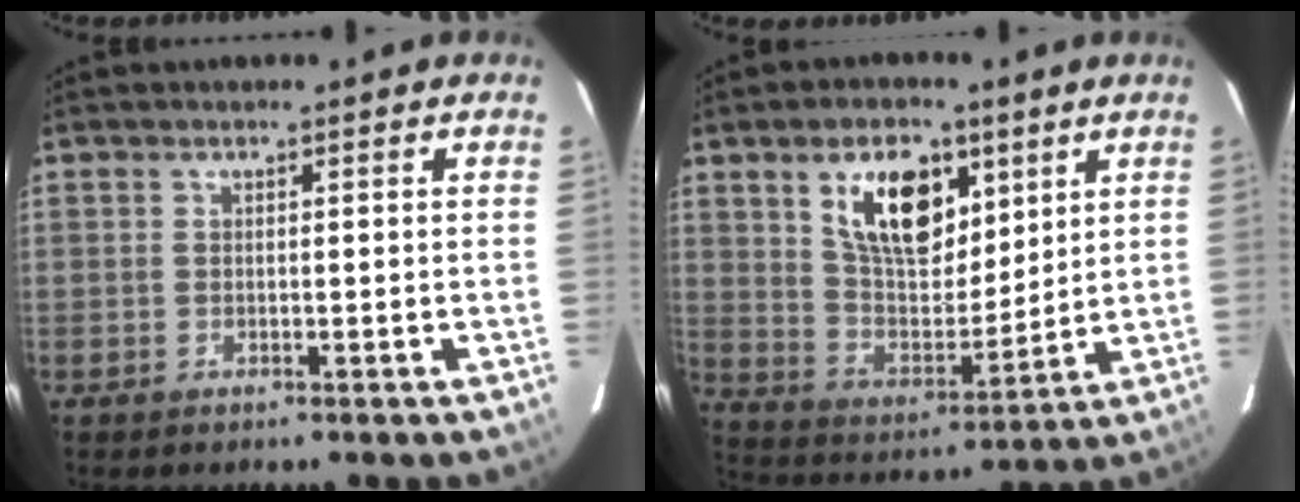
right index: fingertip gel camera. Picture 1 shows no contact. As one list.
[{"total": 14.4, "force": [7.0, 7.7, 10.0], "torque": [-0.169, 0.009, 0.134]}]